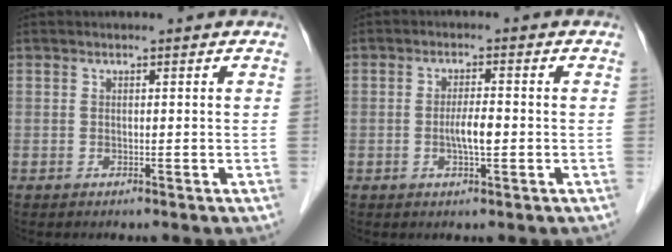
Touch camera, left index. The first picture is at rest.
{"total": 3.2, "force": [-0.7, 0.6, 3.1], "torque": [-0.062, -0.001, -0.013]}